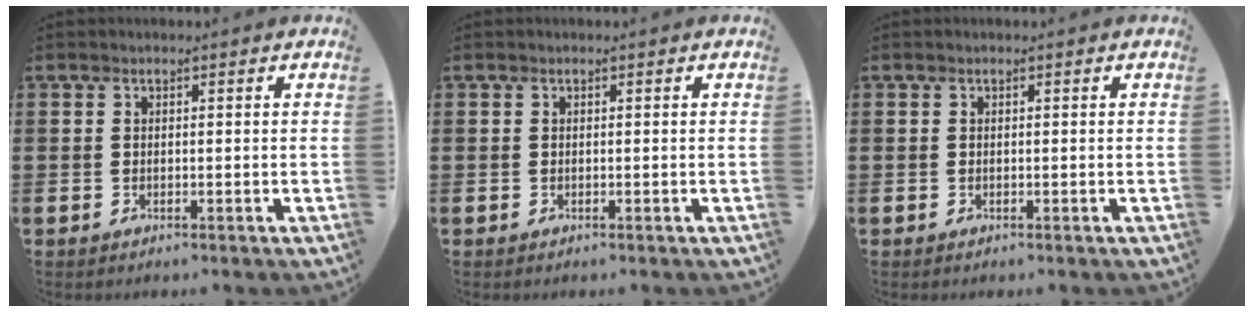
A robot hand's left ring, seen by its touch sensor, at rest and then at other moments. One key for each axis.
{"total": 0.0}
{"total": 0.0}